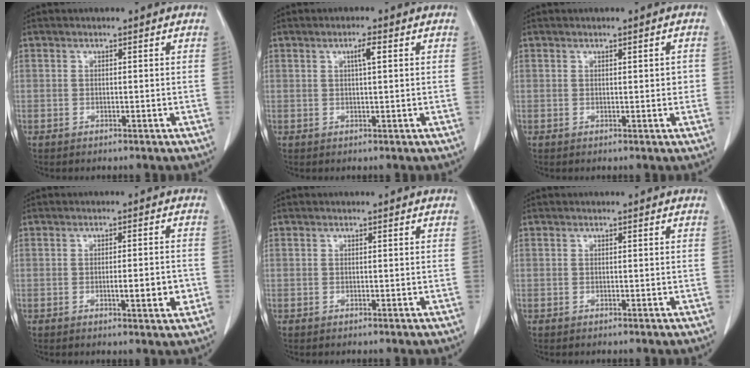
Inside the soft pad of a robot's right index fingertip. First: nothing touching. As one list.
[{"total": 2.2, "force": [0.8, 0.1, 2.0], "torque": [-0.037, 0.002, 0.013]}, {"total": 1.8, "force": [0.3, 0.7, 1.7], "torque": [-0.021, 0.002, 0.004]}, {"total": 4.7, "force": [-1.2, 0.7, 4.5], "torque": [-0.067, -0.004, -0.013]}, {"total": 0.0}, {"total": 0.0}]